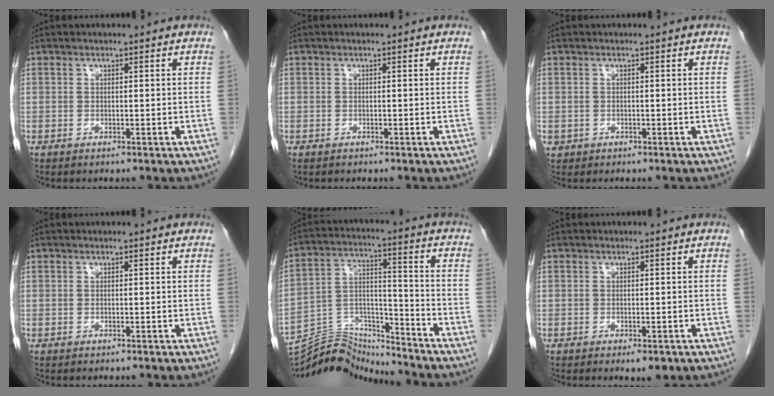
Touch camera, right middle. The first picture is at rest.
{"total": 0.0}
{"total": 1.0, "force": [-0.3, 0.9, 0.2], "torque": [-0.006, 0.004, 0.000]}
{"total": 0.0}
{"total": 13.5, "force": [-13.4, 0.5, 1.0], "torque": [-0.020, 0.032, -0.241]}
{"total": 2.1, "force": [-1.2, 0.7, 1.5], "torque": [-0.022, -0.004, -0.009]}